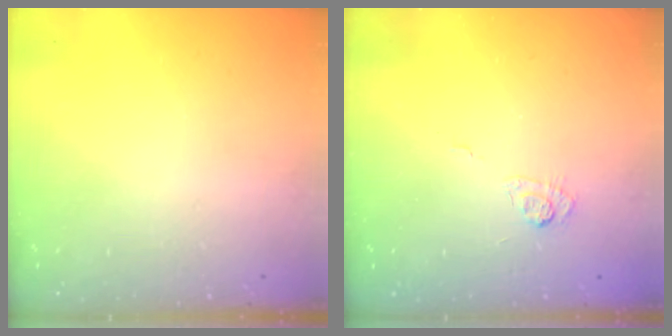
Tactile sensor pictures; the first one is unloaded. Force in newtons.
{"total": 3.6, "press": 3.1, "slide": 1.7}